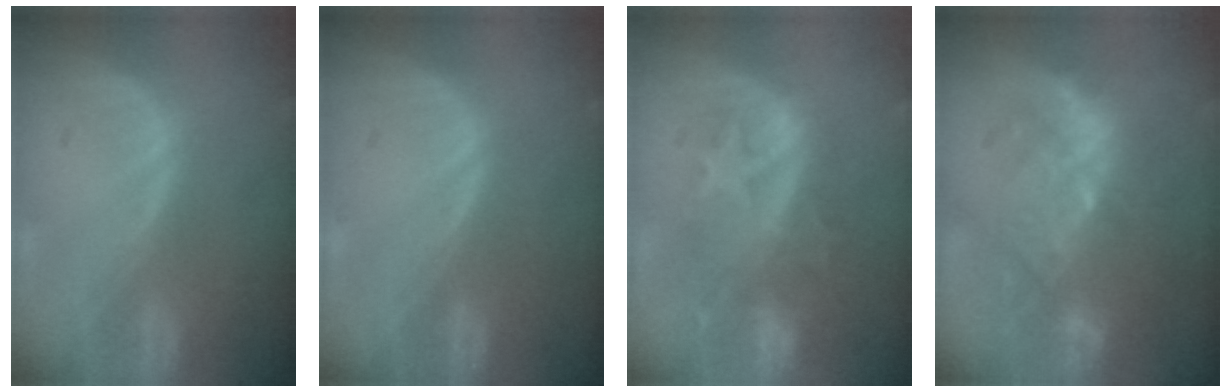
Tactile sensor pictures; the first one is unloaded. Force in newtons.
{"total": 0.0}
{"total": 9.8, "press": 9.1, "slide": 3.5}
{"total": 10.0, "press": 9.3, "slide": 3.6}